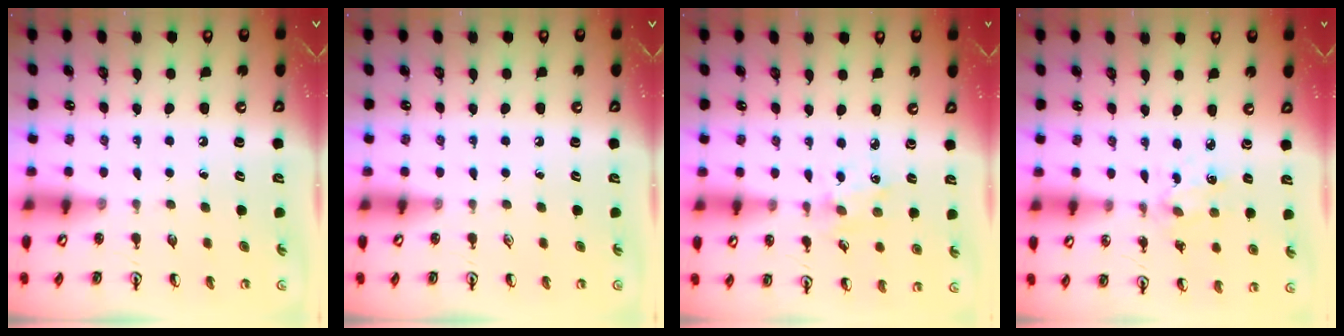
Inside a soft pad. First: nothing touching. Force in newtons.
{"total": 0.0}
{"total": 2.1, "press": 2.1, "slide": 0.0}
{"total": 2.2, "press": 2.2, "slide": 0.5}